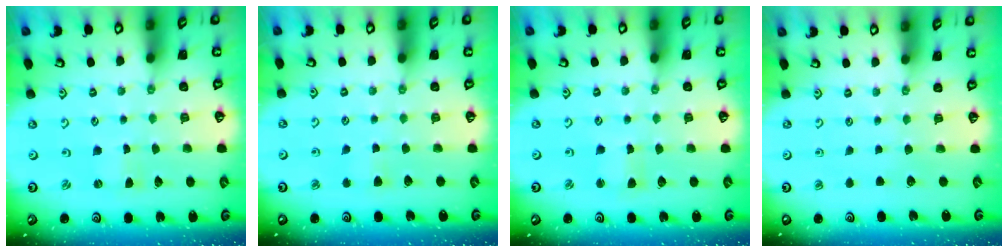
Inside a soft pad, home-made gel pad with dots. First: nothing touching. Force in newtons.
{"total": 3.3, "press": 3.2, "slide": 0.4}
{"total": 1.9, "press": 1.9, "slide": 0.2}
{"total": 0.0}